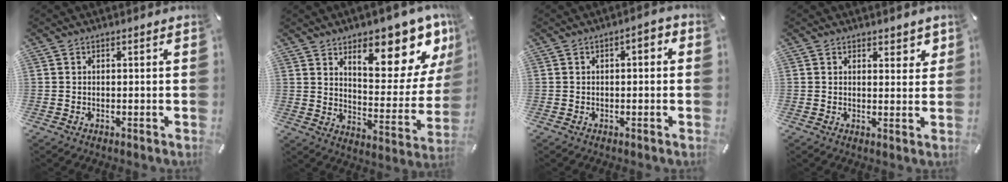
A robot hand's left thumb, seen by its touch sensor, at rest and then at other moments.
{"total": 15.9, "force": [10.8, 6.7, 9.6], "torque": [-0.110, -0.095, 0.173]}
{"total": 3.0, "force": [-0.8, 1.2, 2.6], "torque": [-0.038, 0.008, -0.018]}
{"total": 3.2, "force": [2.3, 1.9, 1.1], "torque": [-0.004, -0.014, 0.036]}